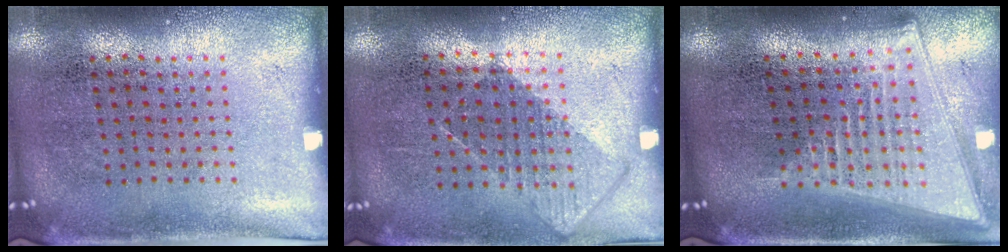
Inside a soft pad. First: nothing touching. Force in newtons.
{"total": 0.8, "press": 0.6, "slide": 0.4}
{"total": 2.1, "press": 1.7, "slide": 1.1}